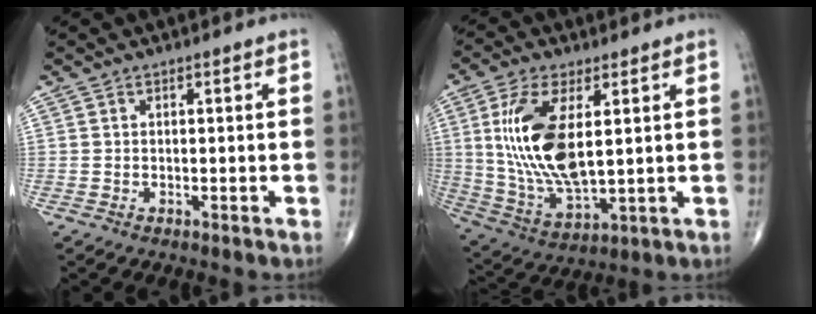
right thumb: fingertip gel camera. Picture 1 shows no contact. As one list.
[{"total": 16.5, "force": [3.2, 7.3, 14.5], "torque": [-0.294, -0.021, 0.073]}]